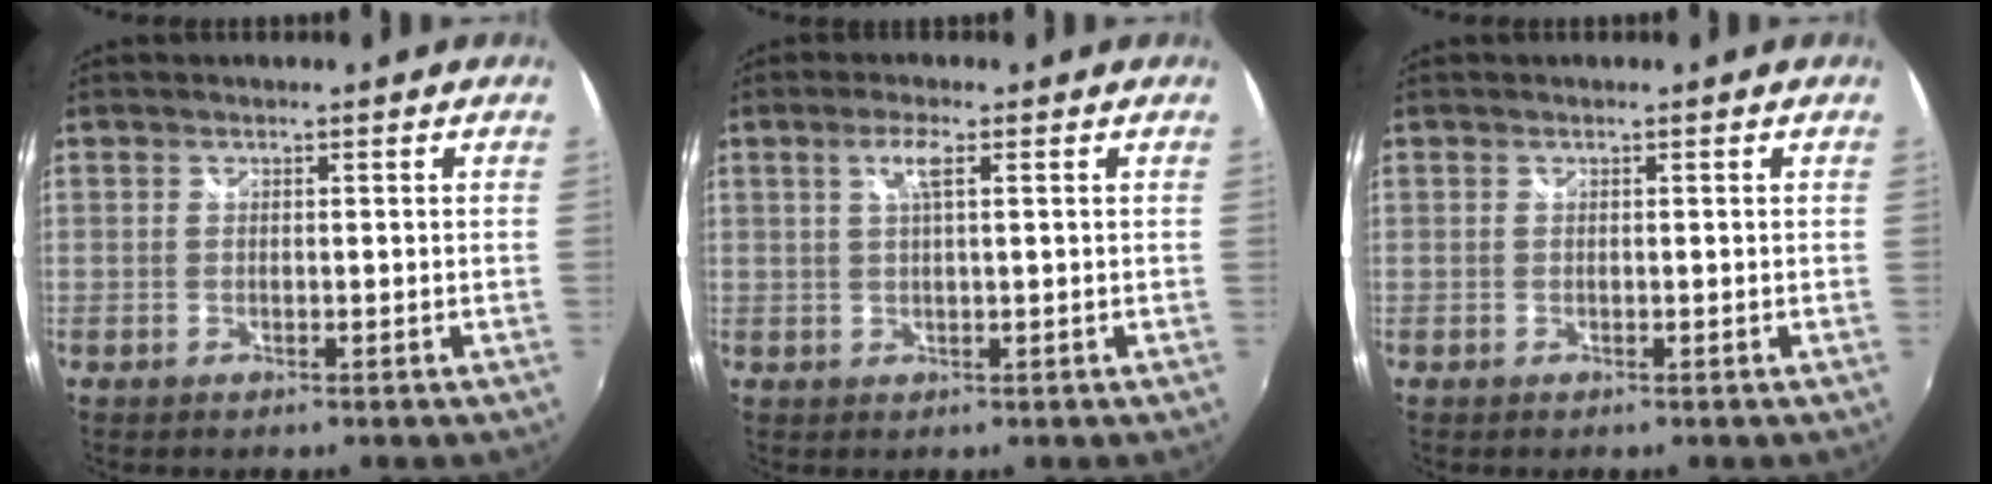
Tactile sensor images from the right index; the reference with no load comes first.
{"total": 3.0, "force": [1.1, 0.1, 2.8], "torque": [-0.054, 0.005, 0.021]}
{"total": 0.0}